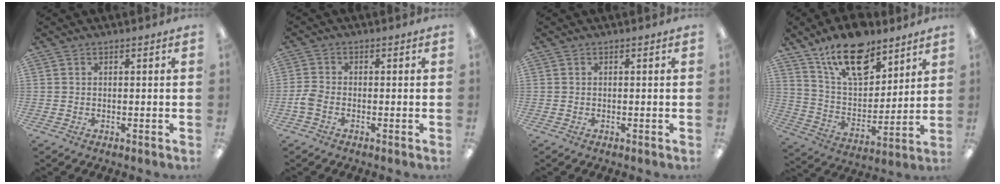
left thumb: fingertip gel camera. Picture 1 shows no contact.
{"total": 2.9, "force": [-1.2, 1.8, 2.0], "torque": [-0.047, 0.002, -0.023]}
{"total": 0.0}
{"total": 17.5, "force": [12.0, 8.5, 9.5], "torque": [-0.160, -0.060, 0.211]}